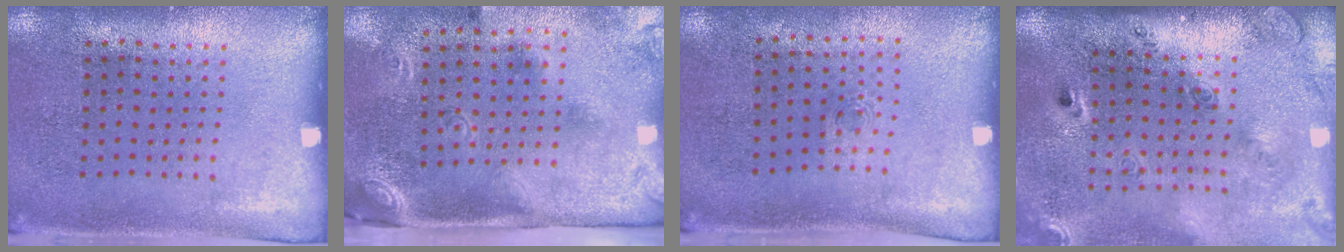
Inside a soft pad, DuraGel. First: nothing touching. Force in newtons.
{"total": 2.9, "press": 1.8, "slide": 2.3}
{"total": 0.5, "press": 0.2, "slide": 0.5}
{"total": 2.8, "press": 2.0, "slide": 1.9}